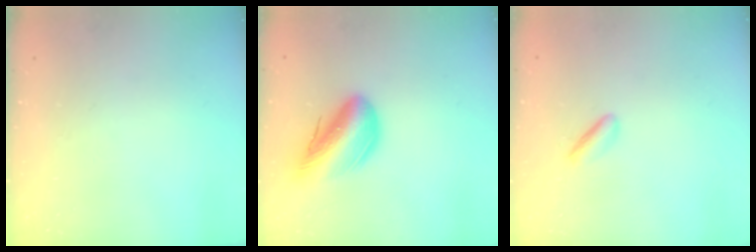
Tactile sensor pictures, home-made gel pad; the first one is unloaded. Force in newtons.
{"total": 15.0, "press": 14.5, "slide": 3.8}
{"total": 2.4, "press": 2.3, "slide": 0.8}